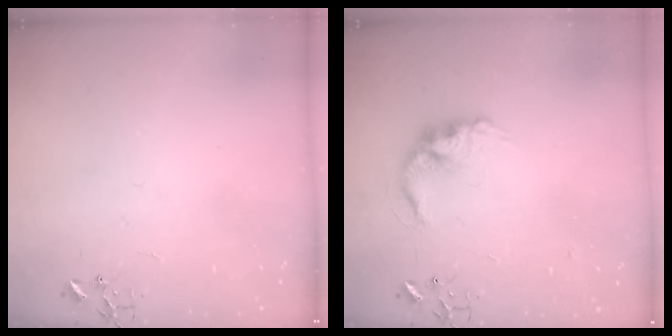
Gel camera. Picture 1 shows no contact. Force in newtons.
{"total": 11.9, "press": 11.9, "slide": 0.7}